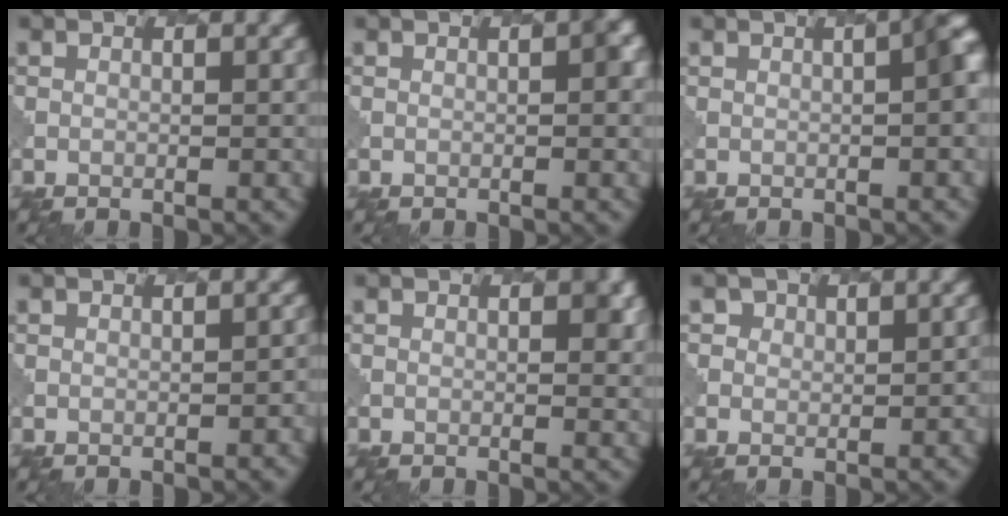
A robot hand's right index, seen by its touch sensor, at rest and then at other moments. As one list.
[{"total": 1.2, "force": [0.0, 0.0, 1.2], "torque": [-0.018, 0.007, -0.003]}, {"total": 4.0, "force": [0.3, 0.9, 3.9], "torque": [-0.037, 0.012, 0.003]}, {"total": 1.8, "force": [-0.9, 0.9, 1.3], "torque": [-0.009, 0.004, 0.000]}, {"total": 2.0, "force": [0.5, 0.9, 1.6], "torque": [-0.016, 0.000, 0.001]}, {"total": 2.3, "force": [0.6, 2.1, 0.7], "torque": [0.008, 0.002, 0.003]}]